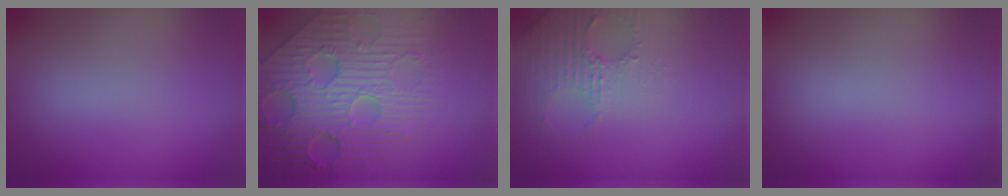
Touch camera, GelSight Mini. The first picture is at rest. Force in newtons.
{"total": 8.6, "press": 5.9, "slide": 6.3}
{"total": 3.5, "press": 3.4, "slide": 0.8}
{"total": 0.0}